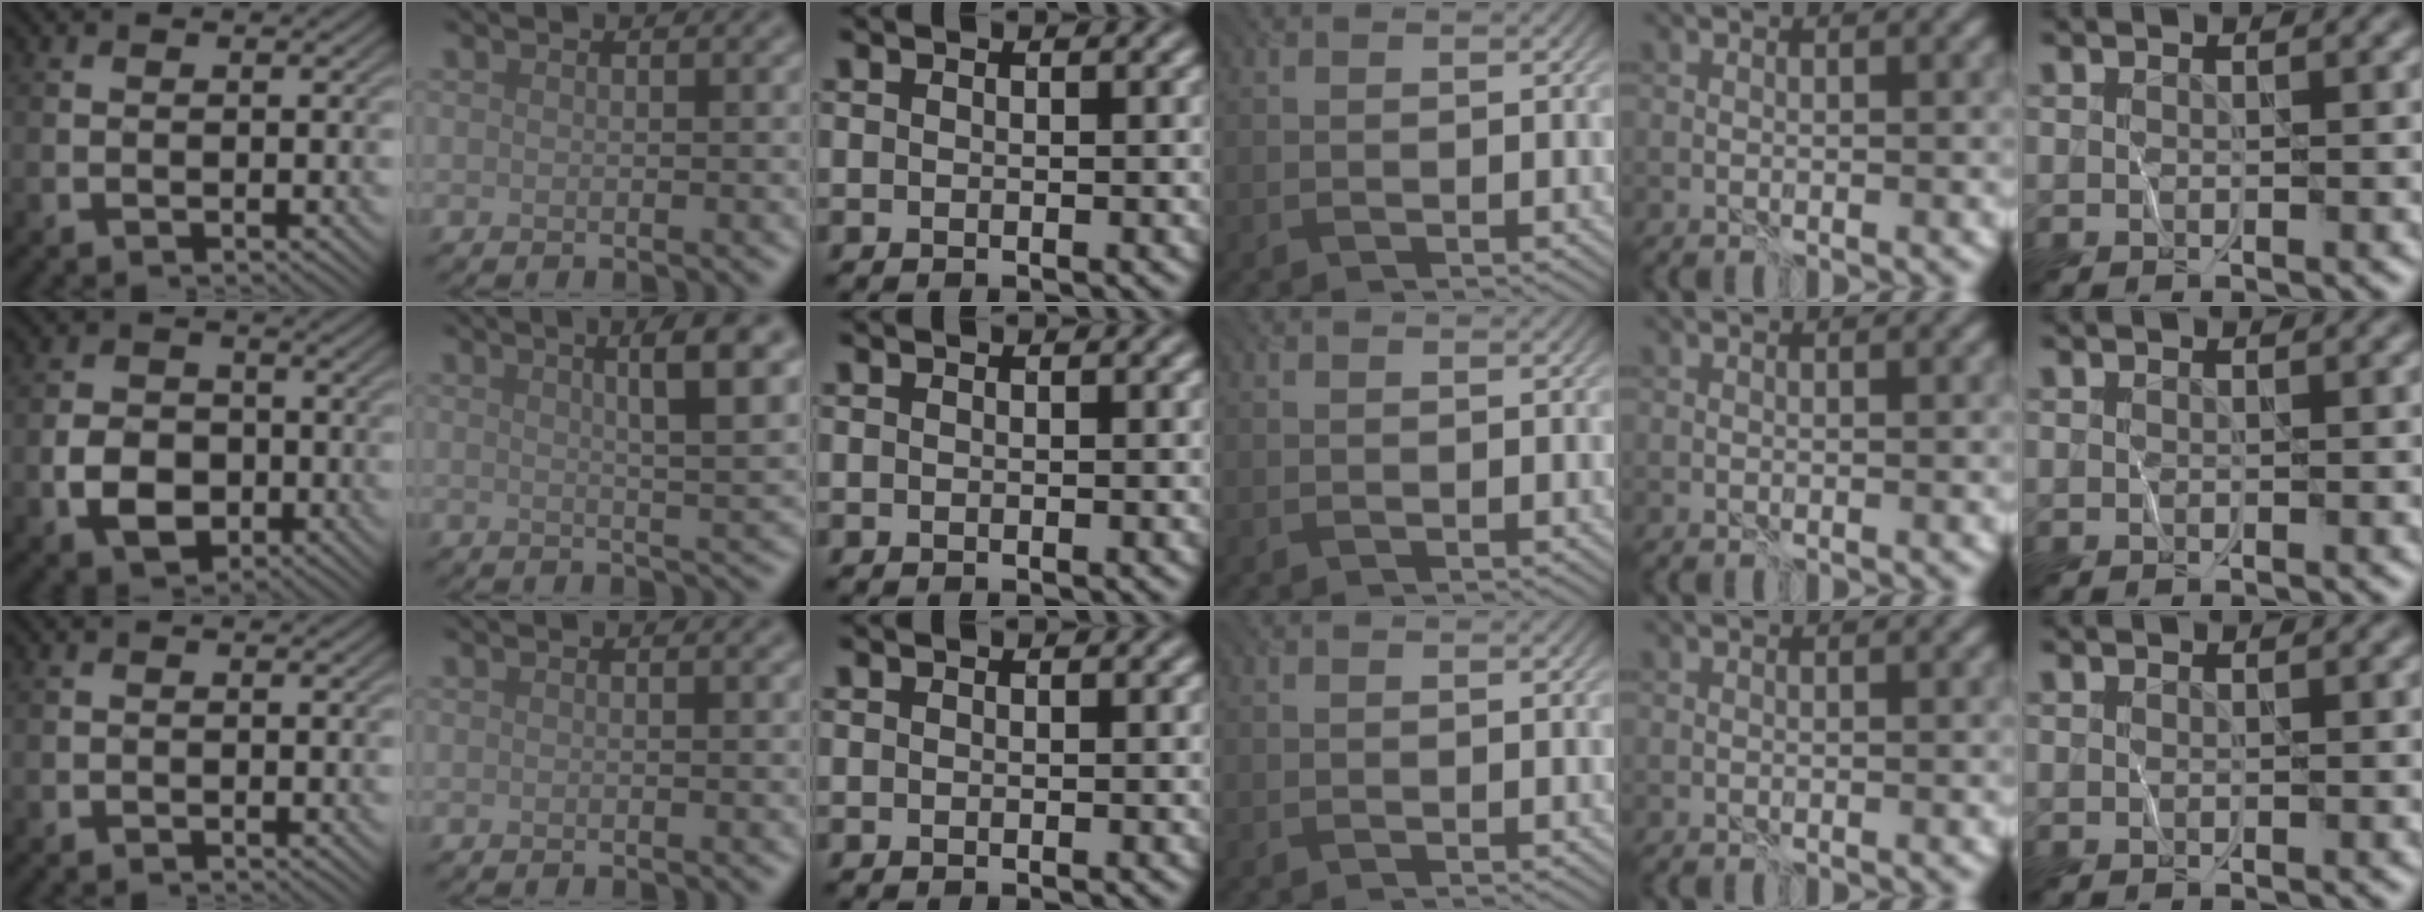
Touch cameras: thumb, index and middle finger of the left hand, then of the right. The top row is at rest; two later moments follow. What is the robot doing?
{"motion": "wrap", "object": "plastic wrap"}